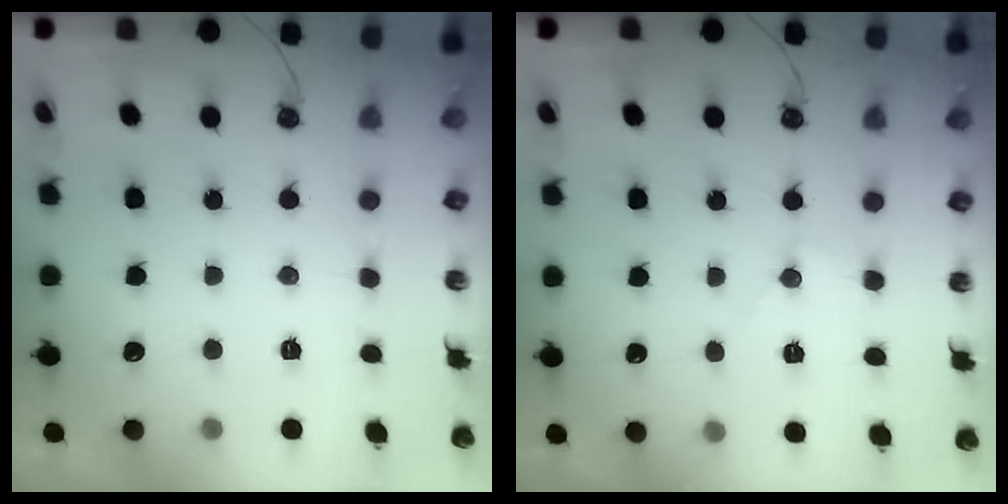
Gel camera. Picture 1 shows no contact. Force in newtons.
{"total": 6.8, "press": 6.8, "slide": 0.4}